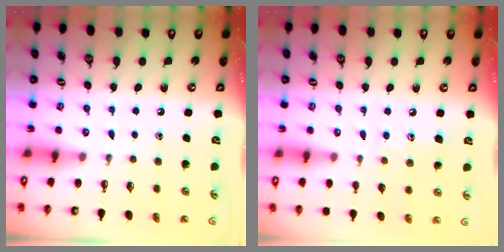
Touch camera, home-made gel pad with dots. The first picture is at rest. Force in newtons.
{"total": 6.7, "press": 6.7, "slide": 0.1}